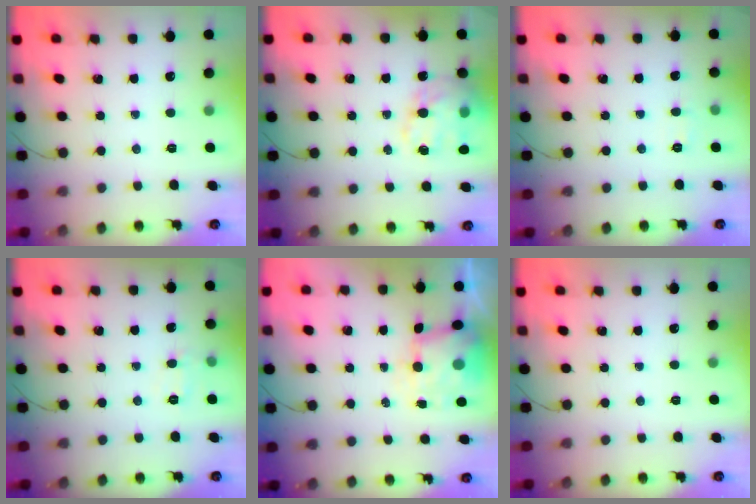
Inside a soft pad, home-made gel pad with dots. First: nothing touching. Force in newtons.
{"total": 18.1, "press": 17.7, "slide": 3.8}
{"total": 4.1, "press": 4.0, "slide": 1.0}
{"total": 6.0, "press": 5.8, "slide": 1.4}
{"total": 6.6, "press": 6.4, "slide": 1.4}
{"total": 0.0}